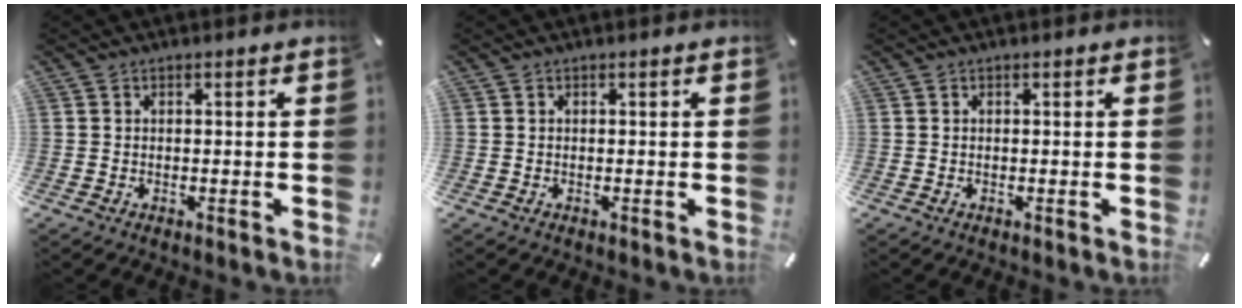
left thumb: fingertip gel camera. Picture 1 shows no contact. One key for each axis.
{"total": 0.0}
{"total": 0.0}